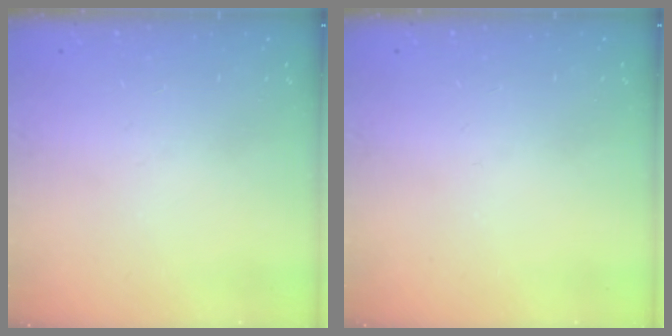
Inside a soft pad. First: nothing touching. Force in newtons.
{"total": 0.0}